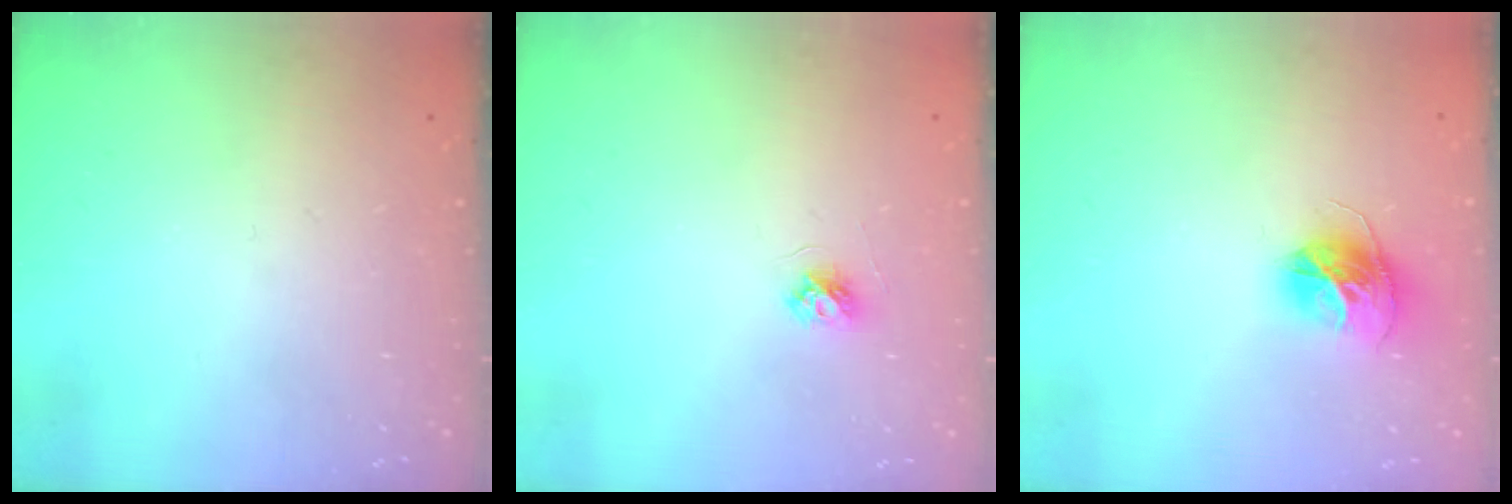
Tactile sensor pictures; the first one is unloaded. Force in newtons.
{"total": 3.7, "press": 3.6, "slide": 0.4}
{"total": 12.0, "press": 12.0, "slide": 1.2}